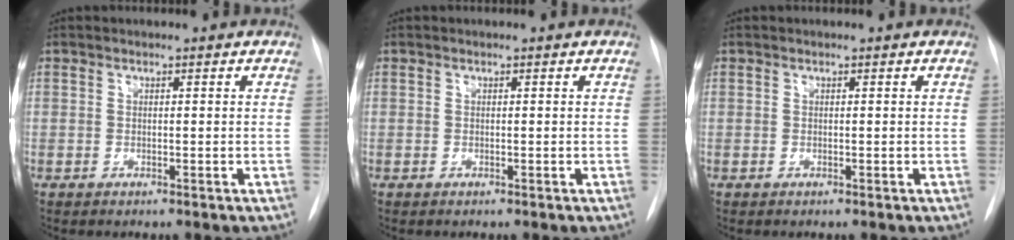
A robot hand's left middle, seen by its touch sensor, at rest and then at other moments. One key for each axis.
{"total": 0.0}
{"total": 0.0}